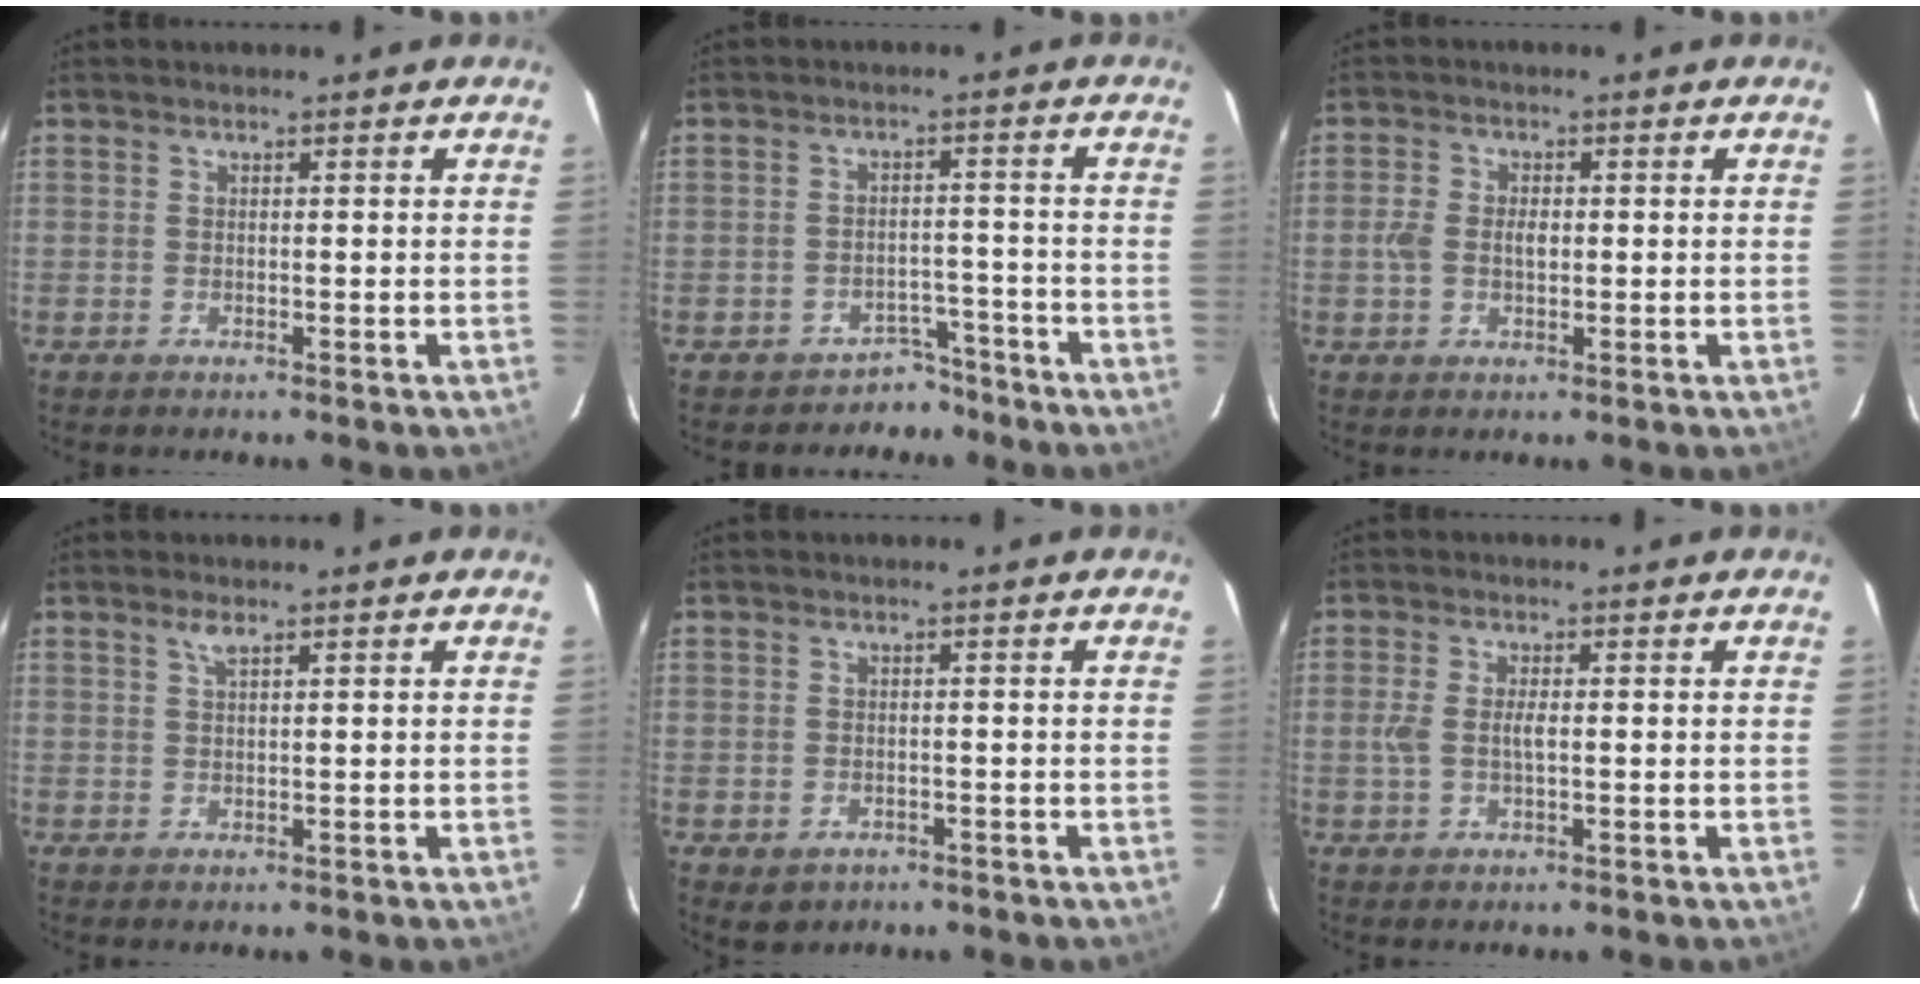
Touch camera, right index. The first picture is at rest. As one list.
[{"total": 5.1, "force": [-4.1, 3.0, -0.3], "torque": [0.008, 0.031, -0.056]}, {"total": 3.9, "force": [-0.3, 2.6, 3.0], "torque": [-0.062, 0.007, -0.007]}, {"total": 1.4, "force": [1.0, 0.2, 1.0], "torque": [-0.021, 0.004, 0.019]}, {"total": 3.2, "force": [-1.5, 2.6, 1.1], "torque": [-0.026, -0.003, -0.013]}, {"total": 3.5, "force": [-0.1, 1.5, 3.2], "torque": [-0.066, 0.002, -0.002]}]